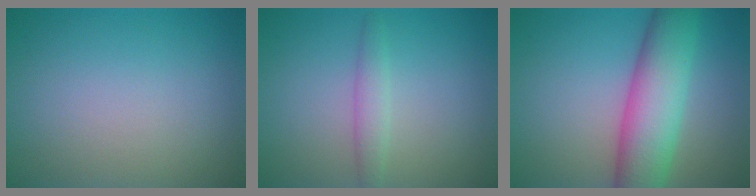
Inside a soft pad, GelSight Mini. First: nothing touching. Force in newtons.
{"total": 1.8, "press": 1.8, "slide": 0.1}
{"total": 8.3, "press": 8.3, "slide": 0.1}